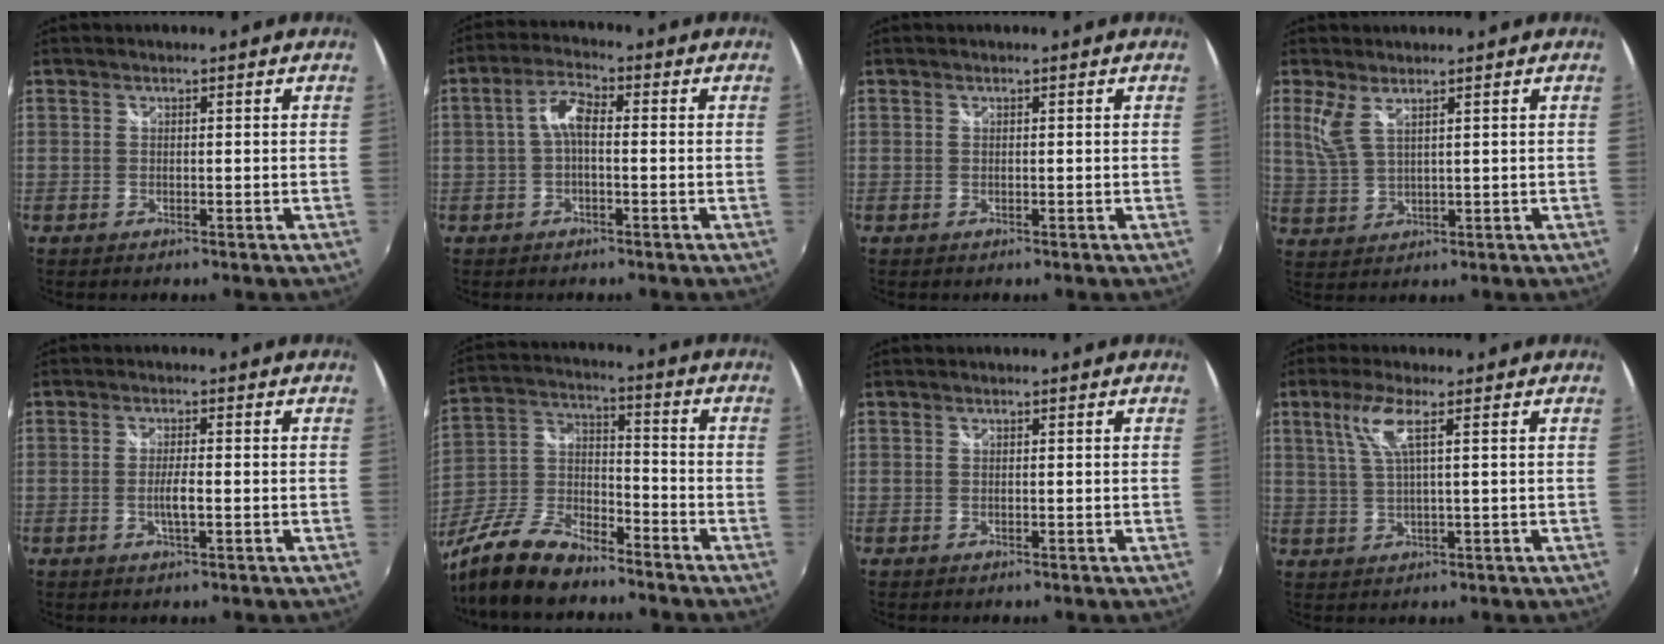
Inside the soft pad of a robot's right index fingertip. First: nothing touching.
{"total": 4.5, "force": [-0.5, 1.8, 4.1], "torque": [-0.086, 0.016, -0.012]}
{"total": 0.0}
{"total": 4.4, "force": [2.5, 1.2, 3.4], "torque": [-0.079, -0.005, 0.057]}
{"total": 2.7, "force": [-0.7, 0.3, 2.6], "torque": [-0.048, -0.004, -0.013]}
{"total": 16.2, "force": [-11.9, 5.7, 9.3], "torque": [-0.216, -0.016, -0.228]}
{"total": 0.0}
{"total": 5.4, "force": [2.2, 0.2, 5.0], "torque": [-0.102, 0.002, 0.050]}